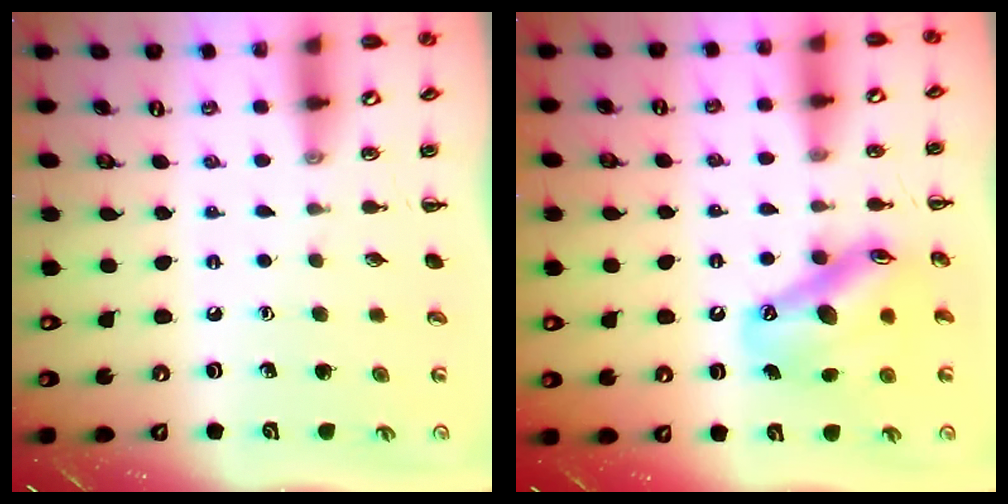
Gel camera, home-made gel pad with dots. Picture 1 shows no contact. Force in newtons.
{"total": 13.4, "press": 12.9, "slide": 3.6}